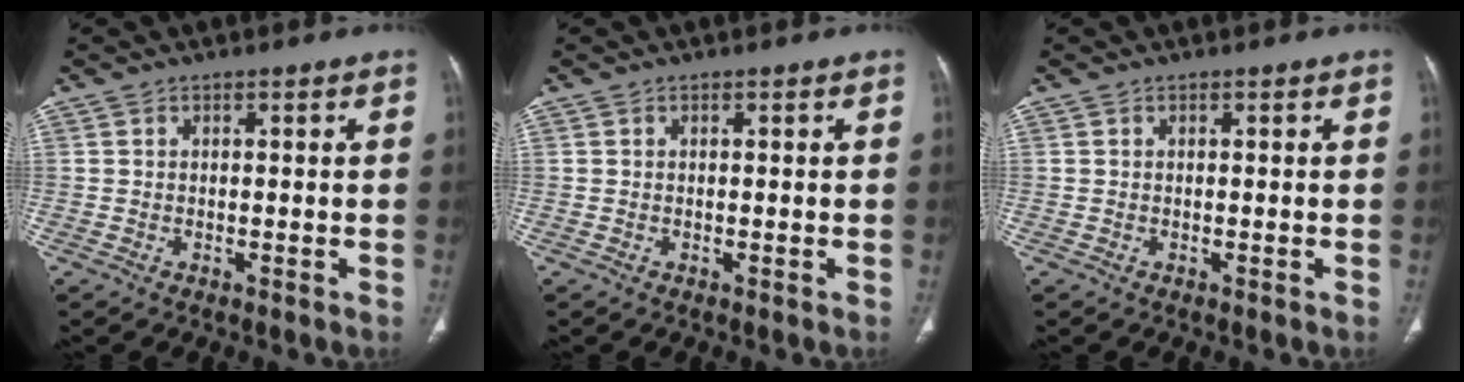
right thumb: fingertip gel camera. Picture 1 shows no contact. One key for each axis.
{"total": 0.0}
{"total": 0.0}